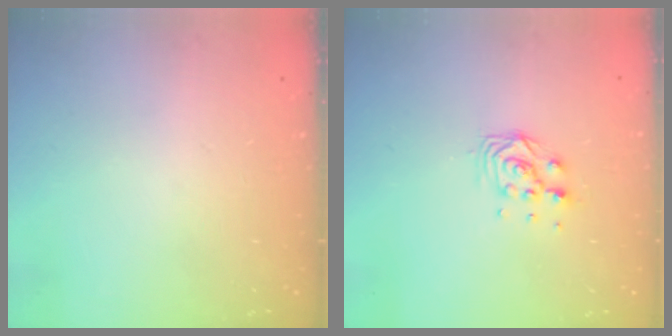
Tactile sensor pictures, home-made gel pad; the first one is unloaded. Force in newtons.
{"total": 6.6, "press": 6.6, "slide": 0.5}